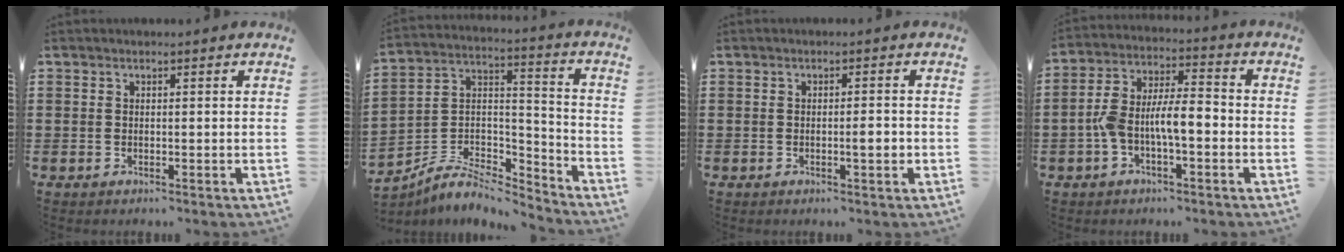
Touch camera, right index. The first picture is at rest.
{"total": 6.2, "force": [-5.1, 2.6, 2.3], "torque": [-0.050, 0.006, -0.101]}
{"total": 2.7, "force": [-0.5, 0.4, 2.6], "torque": [-0.044, -0.002, -0.009]}
{"total": 7.6, "force": [-2.3, 3.1, 6.6], "torque": [-0.141, 0.006, -0.049]}